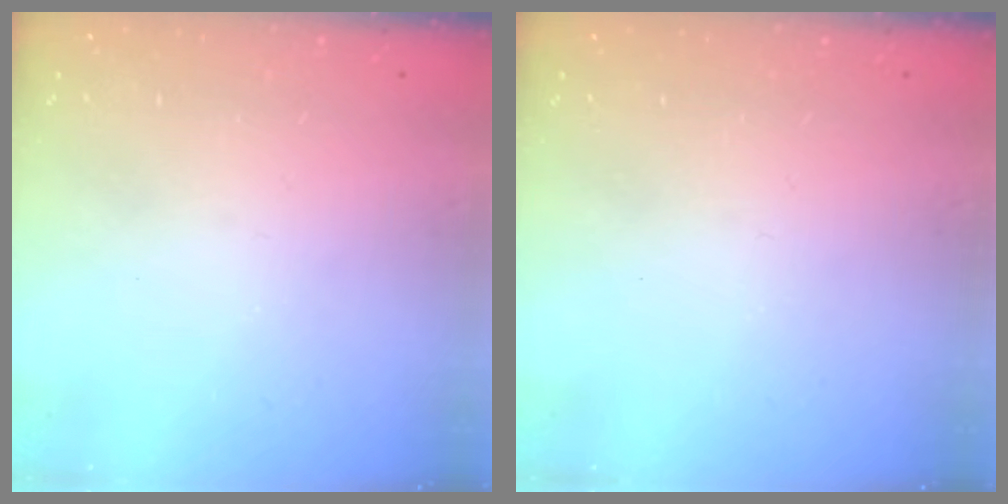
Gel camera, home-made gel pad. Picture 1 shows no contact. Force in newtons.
{"total": 0.0}